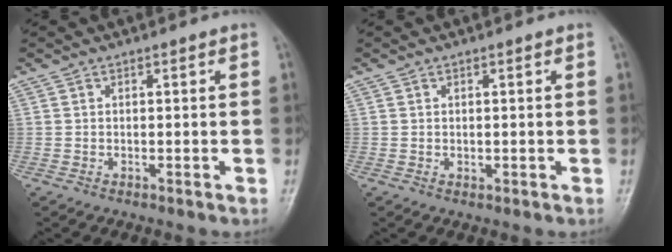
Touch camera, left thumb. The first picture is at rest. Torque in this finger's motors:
{"motor_torque": [-0.12, -0.08, 0.06, 0.01, 0.00]}